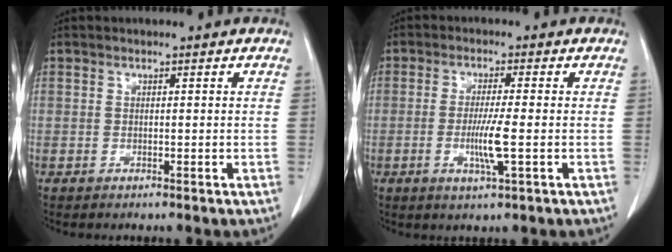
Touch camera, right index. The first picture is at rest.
{"total": 5.2, "force": [-1.1, -0.2, 5.1], "torque": [-0.097, -0.011, -0.018]}